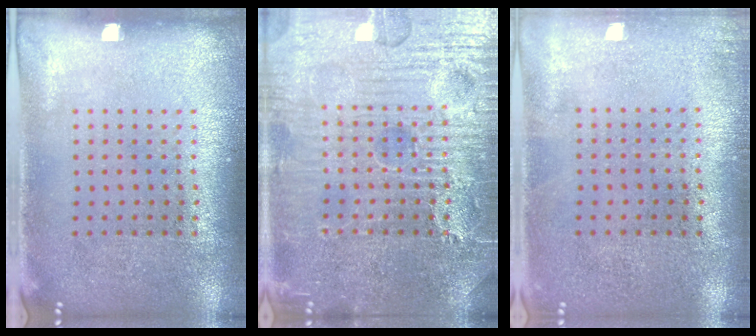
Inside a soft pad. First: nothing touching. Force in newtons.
{"total": 7.8, "press": 7.7, "slide": 0.9}
{"total": 0.7, "press": 0.7, "slide": 0.1}